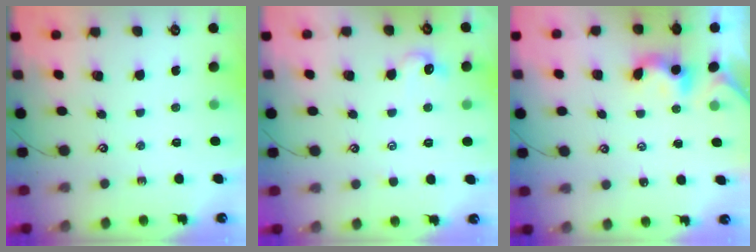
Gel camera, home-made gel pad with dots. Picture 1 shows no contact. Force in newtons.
{"total": 1.5, "press": 1.5, "slide": 0.4}
{"total": 1.1, "press": 1.0, "slide": 0.2}